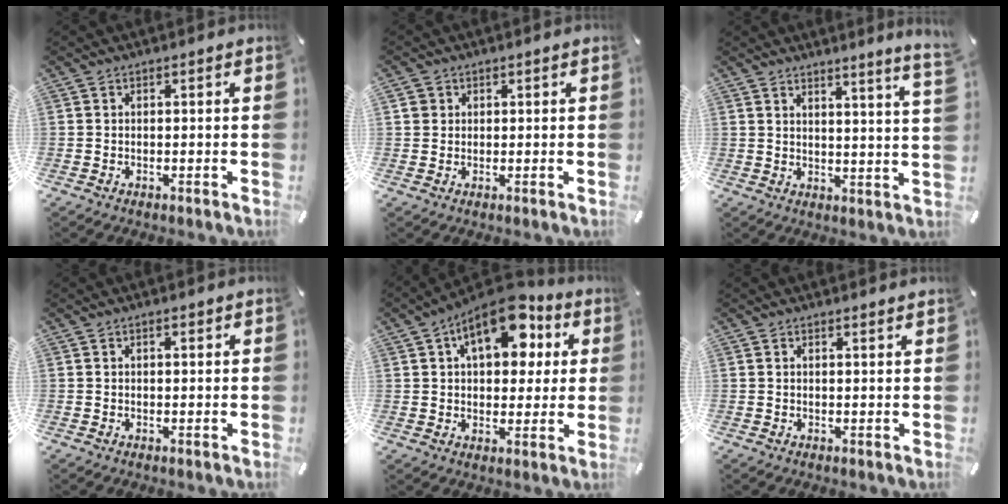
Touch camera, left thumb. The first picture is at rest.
{"total": 2.1, "force": [0.6, 1.9, 0.4], "torque": [-0.002, 0.001, 0.009]}
{"total": 4.8, "force": [4.0, -0.7, 2.5], "torque": [-0.046, -0.032, 0.065]}
{"total": 1.2, "force": [0.5, 0.5, 0.9], "torque": [-0.019, 0.004, 0.008]}
{"total": 15.1, "force": [6.8, 8.9, 10.2], "torque": [-0.140, -0.022, 0.114]}
{"total": 1.0, "force": [1.0, -0.1, 0.3], "torque": [-0.005, -0.003, 0.018]}